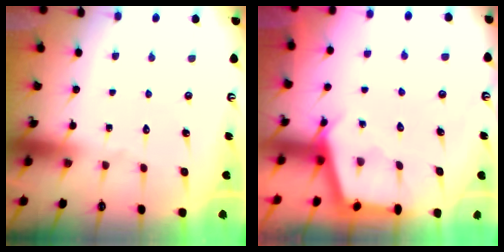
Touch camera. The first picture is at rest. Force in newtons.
{"total": 2.8, "press": 2.8, "slide": 0.4}